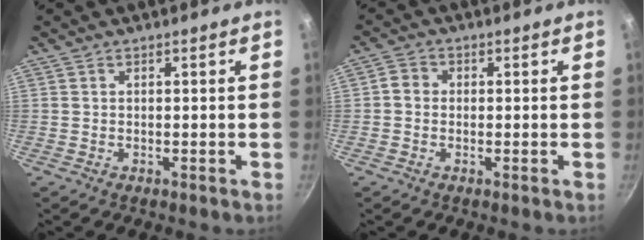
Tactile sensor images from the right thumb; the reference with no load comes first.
{"total": 2.6, "force": [-0.2, 2.3, 1.1], "torque": [-0.019, 0.006, -0.012]}